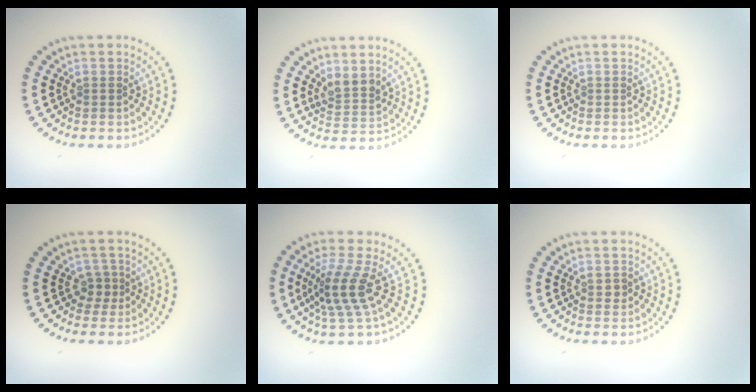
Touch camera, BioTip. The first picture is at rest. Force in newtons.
{"total": 2.2, "press": 1.9, "slide": 1.2}
{"total": 0.0}
{"total": 1.4, "press": 1.0, "slide": 0.9}
{"total": 3.9, "press": 2.9, "slide": 2.7}
{"total": 1.0, "press": 1.0, "slide": 0.2}